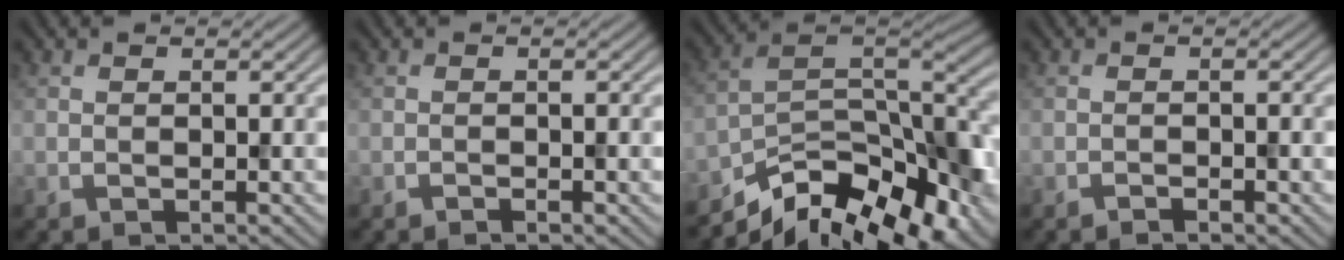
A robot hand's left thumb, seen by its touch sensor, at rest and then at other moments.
{"total": 0.7, "force": [-0.5, 0.1, 0.4], "torque": [-0.005, 0.002, -0.010]}
{"total": 14.0, "force": [-9.5, 5.7, 8.5], "torque": [-0.147, -0.008, -0.164]}
{"total": 1.0, "force": [-0.8, 0.1, 0.6], "torque": [-0.009, 0.002, -0.015]}